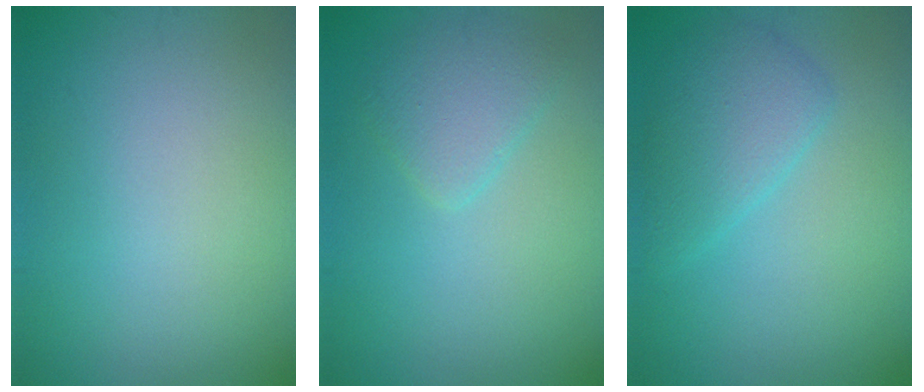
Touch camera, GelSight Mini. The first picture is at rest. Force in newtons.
{"total": 2.5, "press": 2.5, "slide": 0.2}
{"total": 3.1, "press": 3.1, "slide": 0.1}